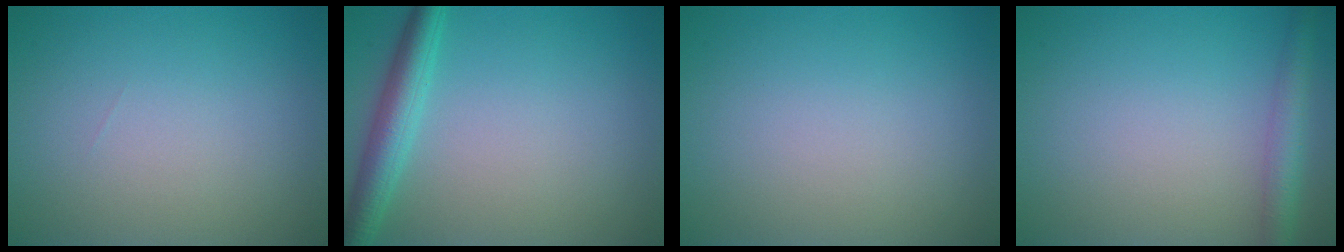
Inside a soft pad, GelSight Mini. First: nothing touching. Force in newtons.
{"total": 3.6, "press": 3.6, "slide": 0.1}
{"total": 0.0}
{"total": 2.9, "press": 2.9, "slide": 0.1}